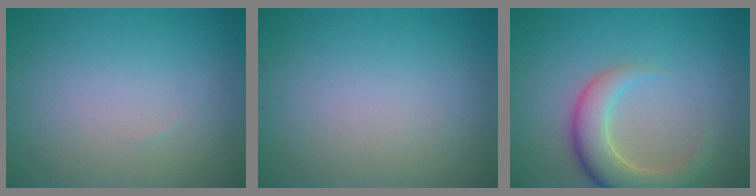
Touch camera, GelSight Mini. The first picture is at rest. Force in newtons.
{"total": 0.0}
{"total": 5.6, "press": 5.6, "slide": 0.6}